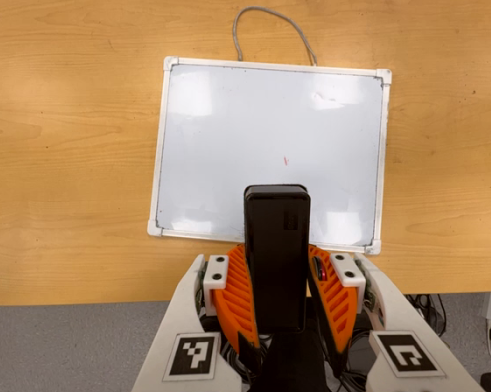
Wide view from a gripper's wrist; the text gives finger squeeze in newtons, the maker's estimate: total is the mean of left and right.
{"total": 5.9, "left": 5.2, "right": 6.6}